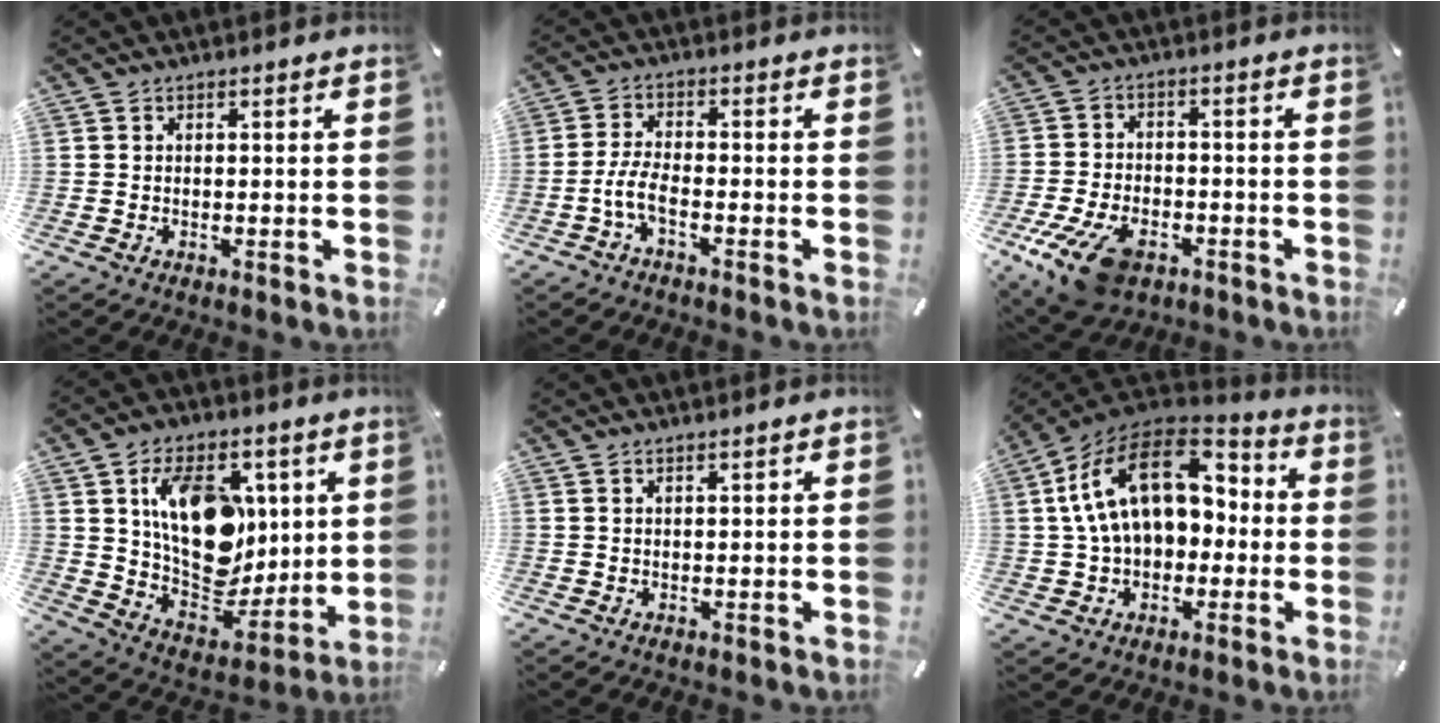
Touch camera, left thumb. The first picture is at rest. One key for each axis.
{"total": 5.0, "fx": -2.5, "fy": 1.7, "fz": 4.0, "tx": -0.097, "ty": -0.001, "tz": -0.050}
{"total": 12.6, "fx": -6.7, "fy": 7.3, "fz": 7.9, "tx": -0.164, "ty": 0.026, "tz": -0.117}
{"total": 18.2, "fx": 5.3, "fy": 13.0, "fz": 11.5, "tx": -0.169, "ty": -0.028, "tz": 0.107}
{"total": 0.9, "fx": 0.7, "fy": -0.1, "fz": 0.6, "tx": -0.011, "ty": -0.003, "tz": 0.013}
{"total": 20.5, "fx": 4.2, "fy": 14.2, "fz": 14.3, "tx": -0.279, "ty": -0.003, "tz": 0.070}